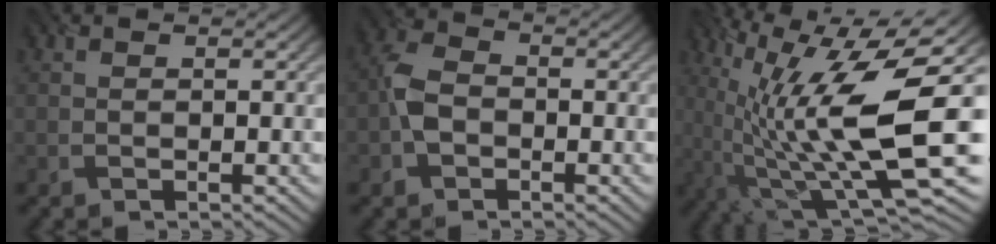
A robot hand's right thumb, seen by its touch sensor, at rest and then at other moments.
{"total": 4.5, "force": [-1.4, 3.3, 2.8], "torque": [-0.065, 0.004, -0.037]}
{"total": 18.9, "force": [0.4, 5.4, 18.1], "torque": [-0.310, -0.017, 0.020]}